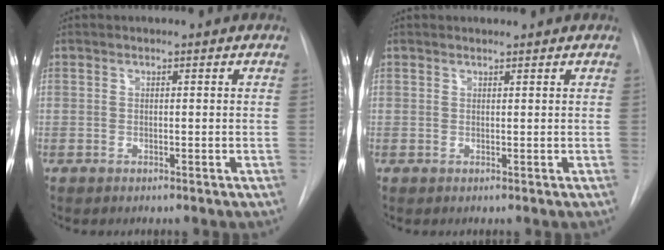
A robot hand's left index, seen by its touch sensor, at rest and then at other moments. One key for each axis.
{"total": 0.7, "fx": 0.7, "fy": 0.0, "fz": 0.0, "tx": -0.008, "ty": 0.004, "tz": 0.013}